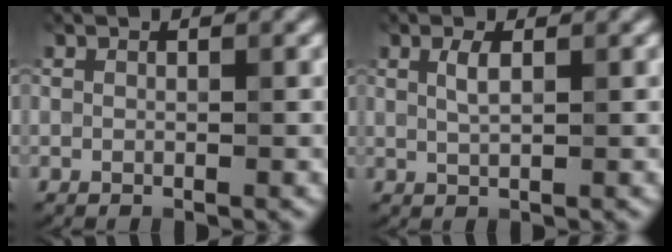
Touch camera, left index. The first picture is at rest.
{"total": 1.5, "force": [0.6, 0.3, 1.3], "torque": [-0.029, 0.004, 0.013]}